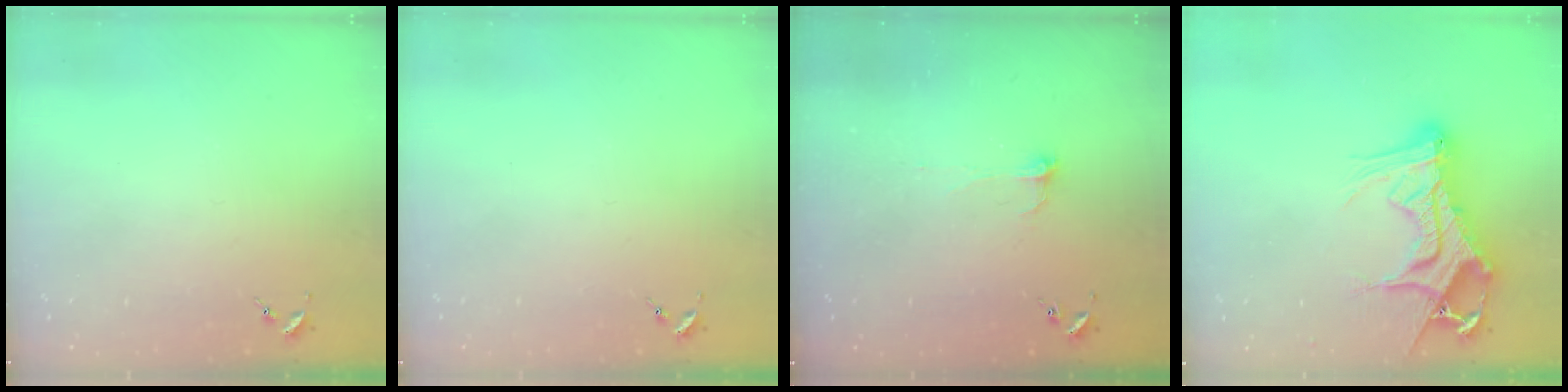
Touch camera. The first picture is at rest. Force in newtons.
{"total": 0.0}
{"total": 6.2, "press": 6.2, "slide": 0.5}
{"total": 19.9, "press": 19.8, "slide": 1.8}